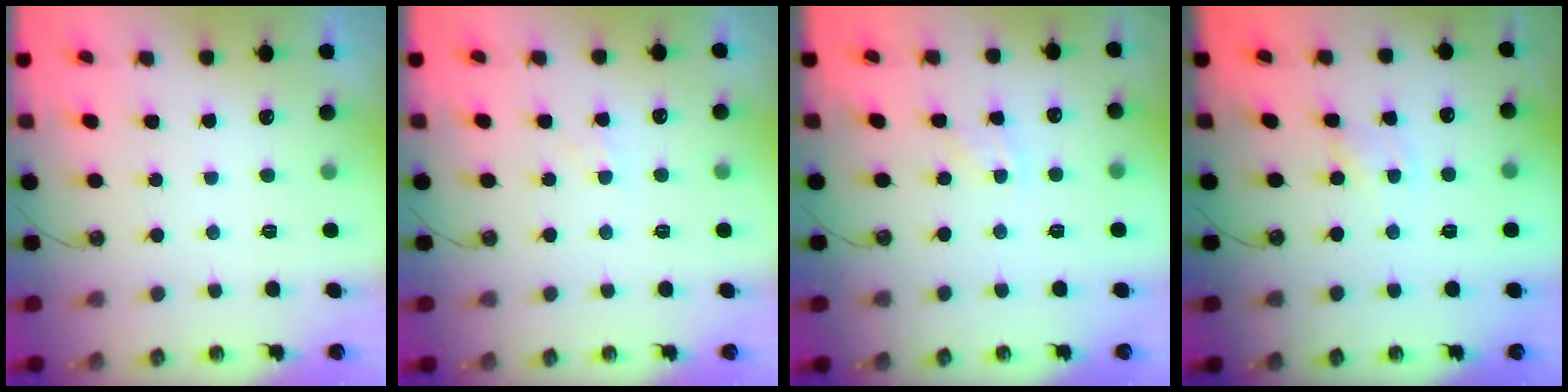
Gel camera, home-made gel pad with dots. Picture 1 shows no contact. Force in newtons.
{"total": 4.5, "press": 4.4, "slide": 0.5}
{"total": 2.4, "press": 2.4, "slide": 0.4}
{"total": 1.1, "press": 1.1, "slide": 0.2}